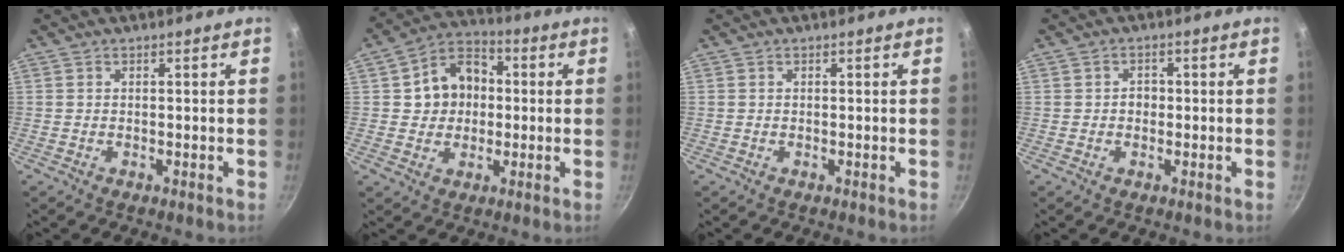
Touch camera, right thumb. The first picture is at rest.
{"total": 10.6, "force": [0.8, 8.8, 5.7], "torque": [-0.056, 0.018, 0.001]}
{"total": 0.0}
{"total": 1.8, "force": [-0.2, 1.6, 1.0], "torque": [-0.005, 0.004, -0.006]}